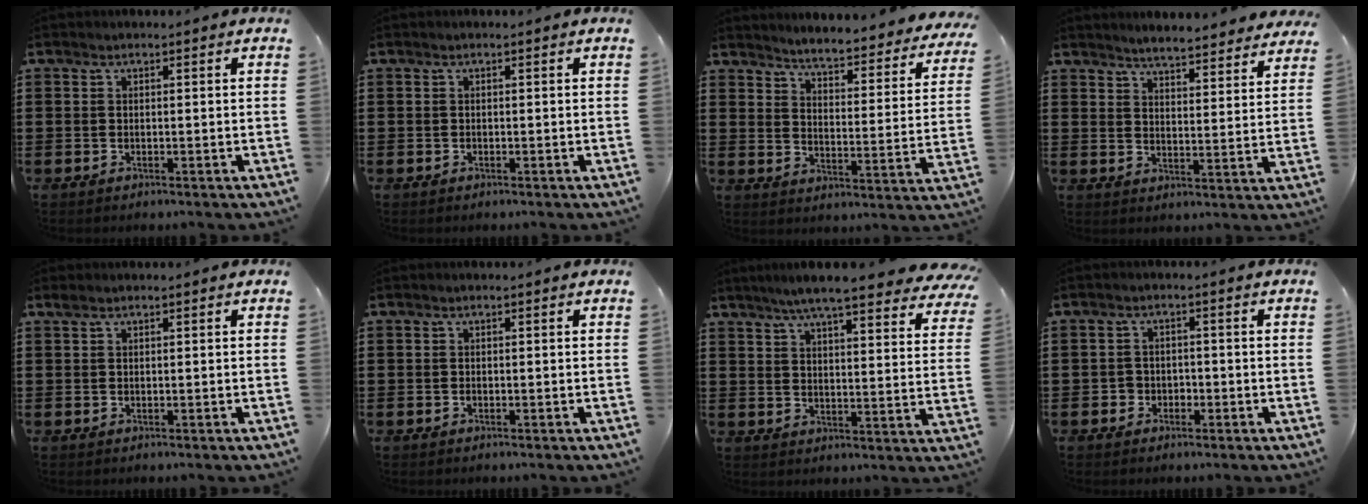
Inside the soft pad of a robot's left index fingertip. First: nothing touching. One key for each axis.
{"total": 0.0}
{"total": 4.0, "fx": 4.0, "fy": -0.6, "fz": 0.6, "tx": -0.035, "ty": -0.043, "tz": 0.060}
{"total": 4.1, "fx": 4.0, "fy": -0.3, "fz": 0.2, "tx": -0.025, "ty": -0.026, "tz": 0.069}
{"total": 0.6, "fx": 0.4, "fy": 0.2, "fz": 0.4, "tx": -0.009, "ty": 0.002, "tz": 0.007}
{"total": 0.0}
{"total": 7.2, "fx": 6.3, "fy": 0.1, "fz": 3.6, "tx": -0.086, "ty": -0.029, "tz": 0.105}
{"total": 1.9, "fx": -1.0, "fy": 1.6, "fz": 0.2, "tx": -0.011, "ty": 0.003, "tz": -0.023}